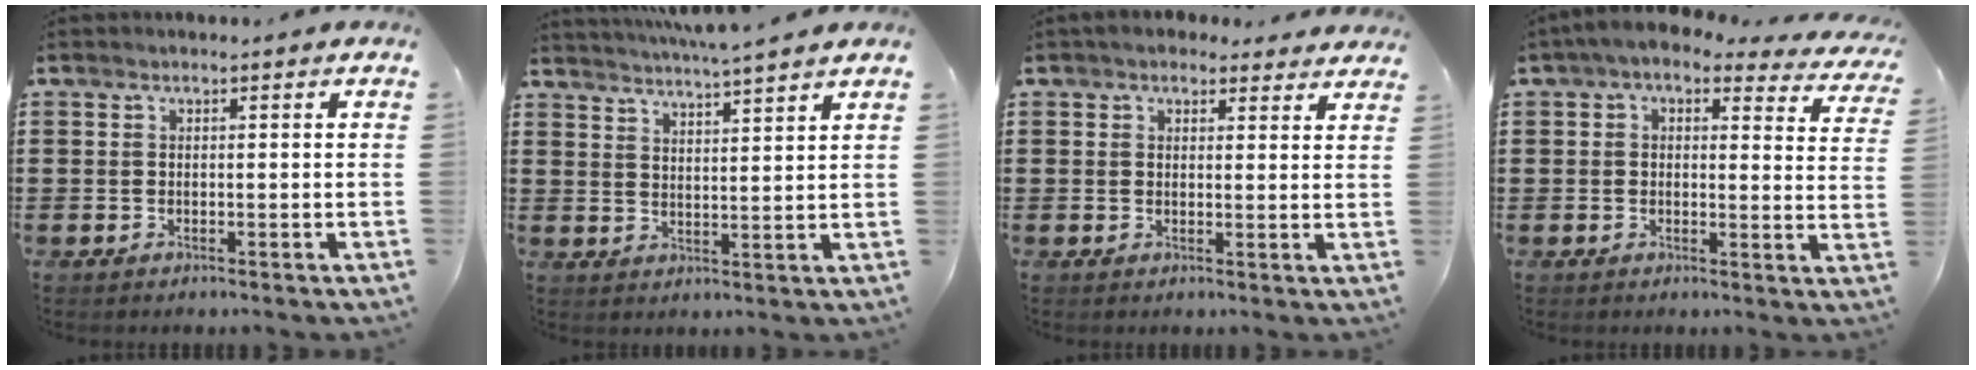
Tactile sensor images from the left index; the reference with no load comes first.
{"total": 3.7, "force": [3.5, -0.7, 0.7], "torque": [-0.027, -0.021, 0.060]}
{"total": 2.7, "force": [2.2, 1.3, 0.5], "torque": [-0.009, -0.003, 0.040]}
{"total": 3.3, "force": [2.4, 1.0, 2.0], "torque": [-0.051, -0.011, 0.040]}